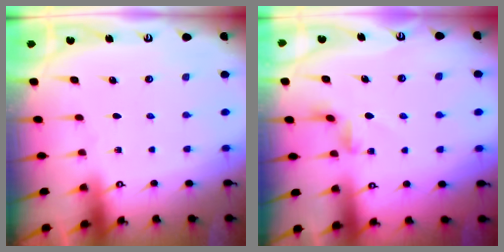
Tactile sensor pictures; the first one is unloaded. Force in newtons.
{"total": 2.3, "press": 2.3, "slide": 0.5}